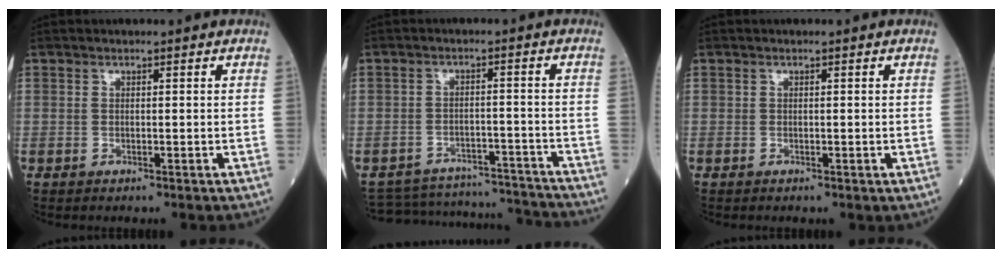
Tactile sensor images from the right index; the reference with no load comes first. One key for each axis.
{"total": 15.0, "fx": -14.6, "fy": 2.7, "fz": 1.7, "tx": -0.031, "ty": 0.021, "tz": -0.189}
{"total": 0.0}